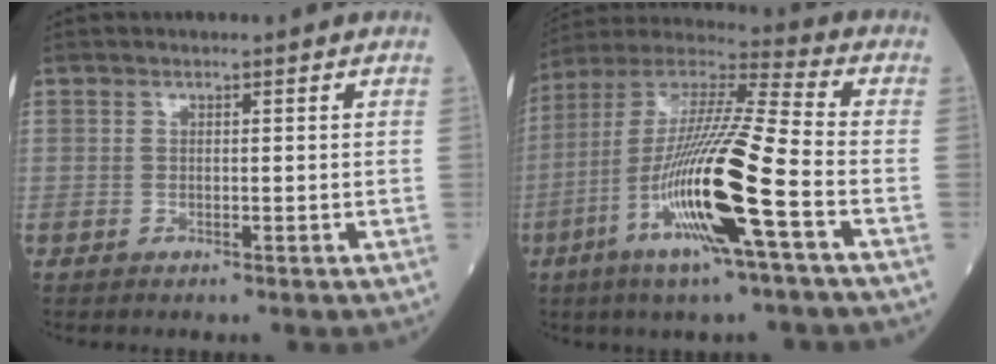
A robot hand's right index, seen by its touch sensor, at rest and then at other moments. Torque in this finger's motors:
{"motor_torque": [2.14, 0.00, 1.05, 0.21]}